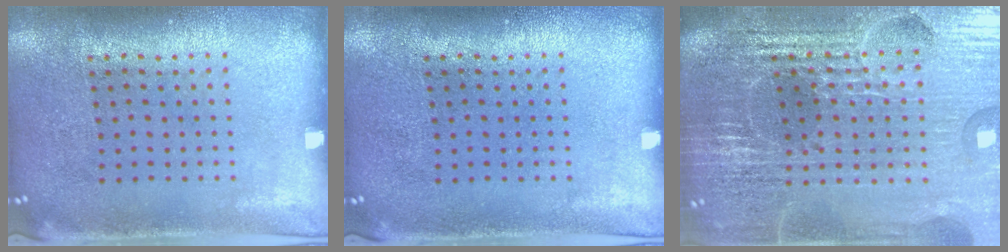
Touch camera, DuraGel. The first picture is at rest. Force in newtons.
{"total": 0.0}
{"total": 6.7, "press": 5.8, "slide": 3.3}